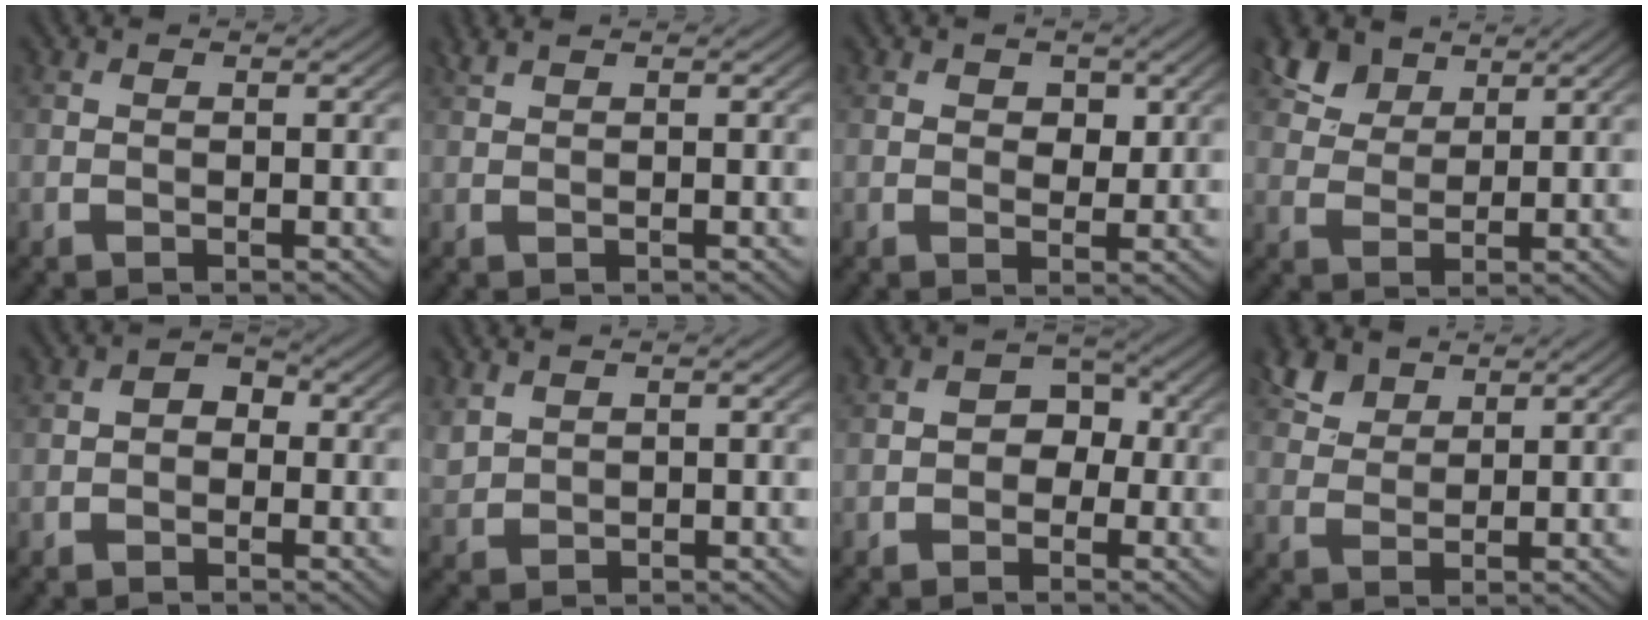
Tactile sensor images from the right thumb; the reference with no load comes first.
{"total": 1.2, "force": [1.0, 0.1, 0.7], "torque": [-0.021, 0.009, 0.021]}
{"total": 2.6, "force": [1.1, 1.8, 1.5], "torque": [-0.029, -0.005, 0.017]}
{"total": 5.8, "force": [4.0, 3.3, 2.6], "torque": [-0.063, 0.005, 0.079]}
{"total": 2.3, "force": [-0.4, 1.8, 1.4], "torque": [-0.022, 0.004, -0.015]}
{"total": 2.4, "force": [1.7, 1.3, 1.0], "torque": [-0.033, 0.003, 0.042]}
{"total": 3.5, "force": [-0.7, 3.0, 1.8], "torque": [-0.008, 0.005, -0.021]}
{"total": 4.5, "force": [3.4, 2.3, 2.0], "torque": [-0.050, 0.006, 0.073]}